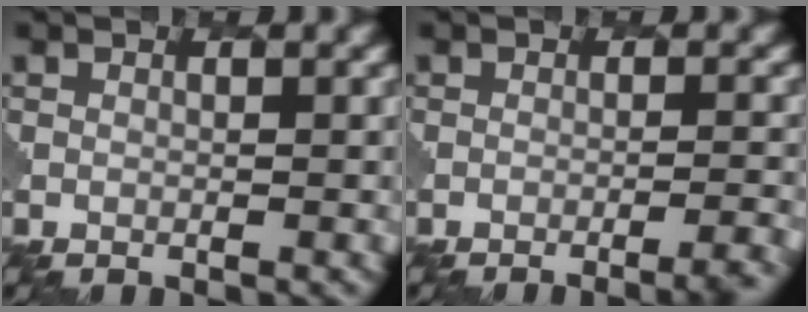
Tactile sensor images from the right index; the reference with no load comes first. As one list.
[{"total": 4.0, "force": [-2.9, 1.0, 2.6], "torque": [-0.020, 0.010, -0.041]}]